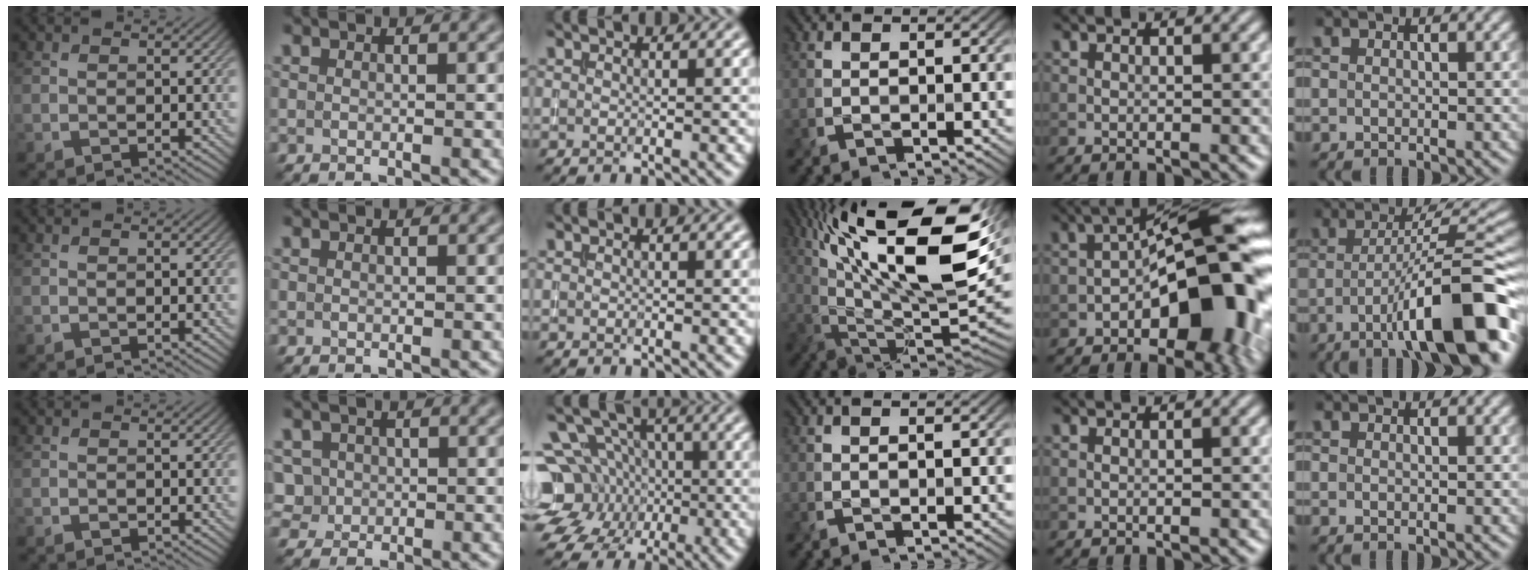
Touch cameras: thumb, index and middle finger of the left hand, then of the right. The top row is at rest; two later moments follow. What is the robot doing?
{"motion": "assemble", "object": "toy tower of hanoi"}